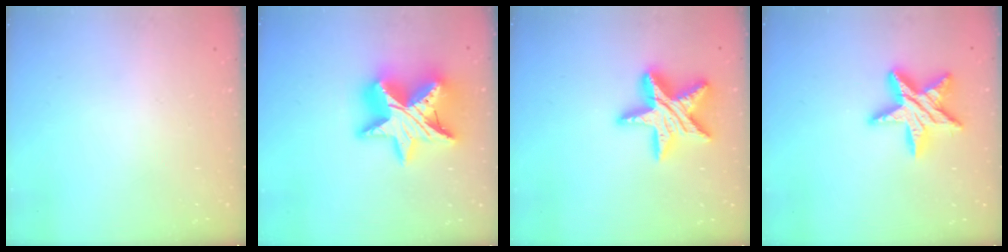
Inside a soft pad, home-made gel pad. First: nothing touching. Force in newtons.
{"total": 22.0, "press": 22.0, "slide": 1.6}
{"total": 19.2, "press": 19.2, "slide": 1.4}
{"total": 16.0, "press": 15.9, "slide": 1.0}